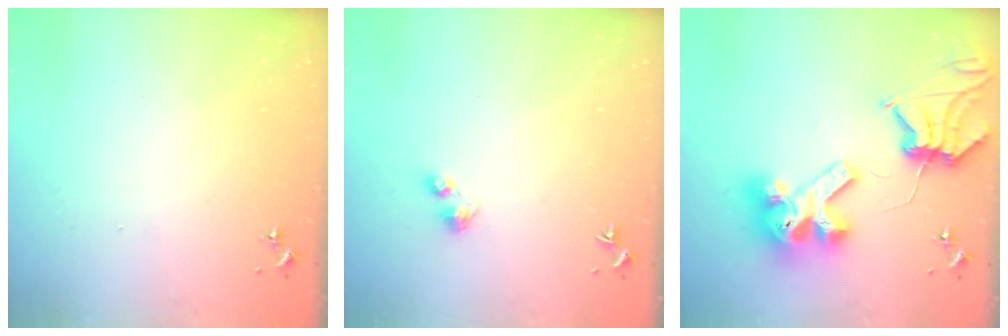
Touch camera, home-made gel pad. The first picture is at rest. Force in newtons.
{"total": 2.7, "press": 2.7, "slide": 0.4}
{"total": 16.8, "press": 16.7, "slide": 2.2}